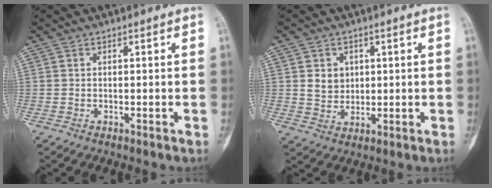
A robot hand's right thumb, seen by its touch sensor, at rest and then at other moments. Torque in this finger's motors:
{"motor_torque": [0.47, 0.39, 0.46, -0.14, 0.11]}